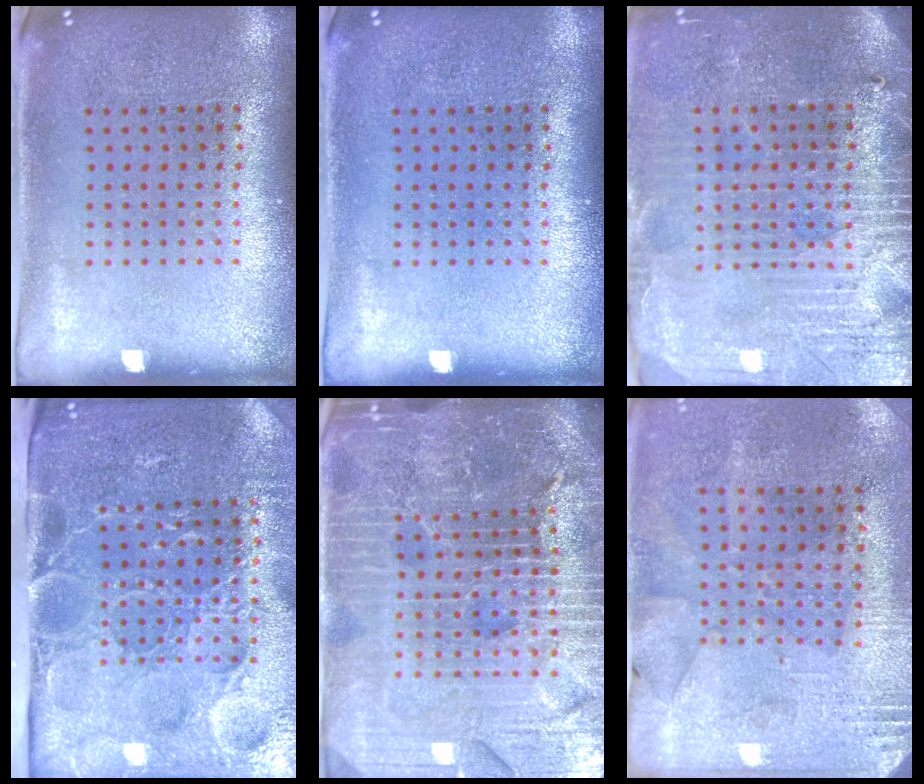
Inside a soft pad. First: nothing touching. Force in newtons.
{"total": 0.0}
{"total": 3.9, "press": 3.5, "slide": 1.7}
{"total": 5.0, "press": 4.2, "slide": 2.6}
{"total": 6.2, "press": 5.5, "slide": 2.9}
{"total": 2.7, "press": 2.3, "slide": 1.5}